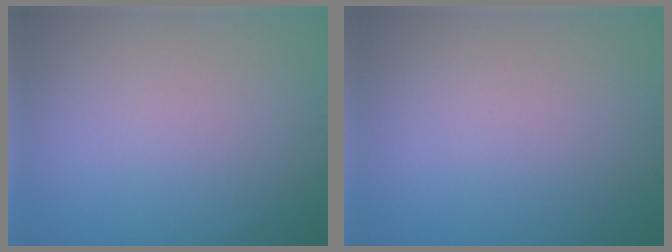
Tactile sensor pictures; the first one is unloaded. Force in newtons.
{"total": 0.0}